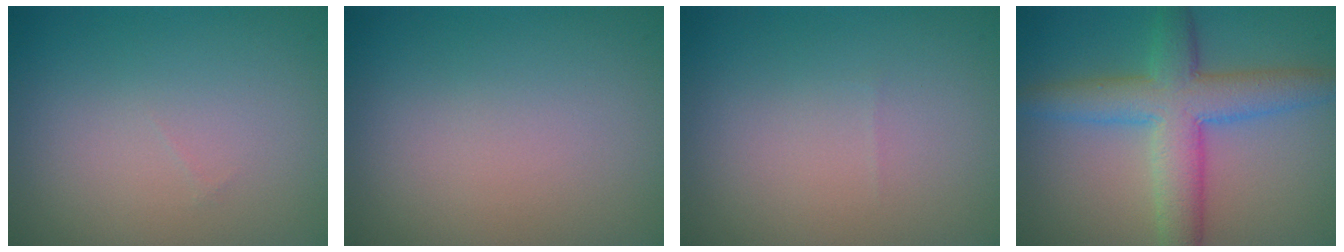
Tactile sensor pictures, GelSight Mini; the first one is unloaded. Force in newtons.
{"total": 0.0}
{"total": 0.0}
{"total": 6.7, "press": 6.7, "slide": 0.2}